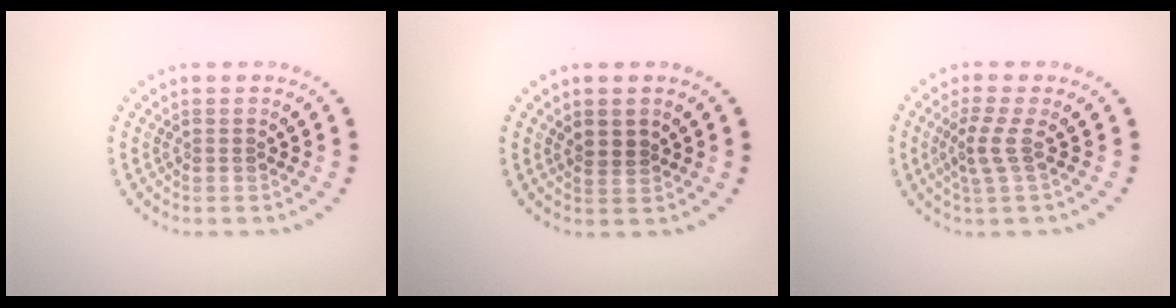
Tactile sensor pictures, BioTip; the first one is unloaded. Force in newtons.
{"total": 1.5, "press": 1.4, "slide": 0.7}
{"total": 2.1, "press": 1.5, "slide": 1.5}